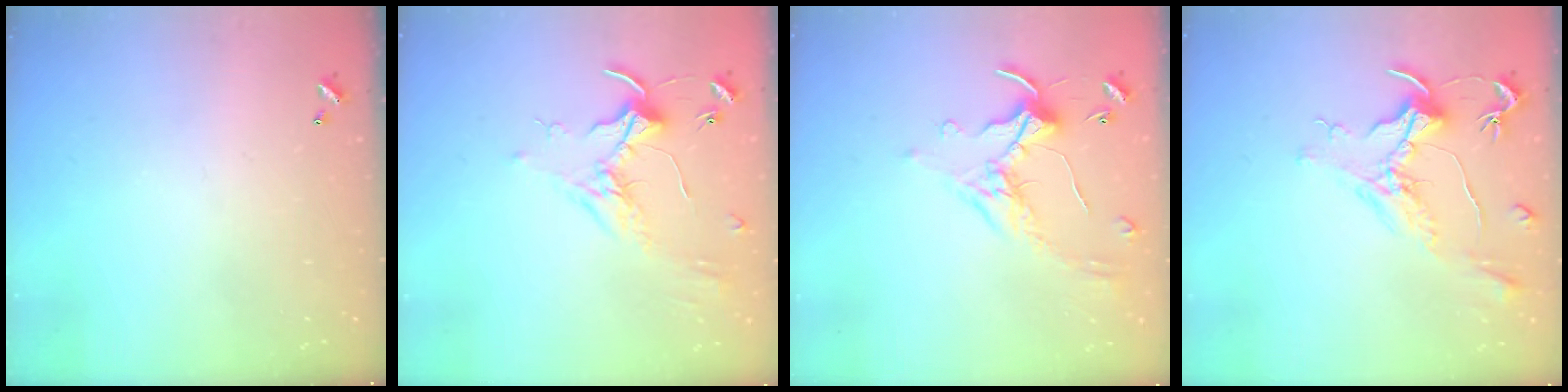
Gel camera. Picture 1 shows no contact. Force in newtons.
{"total": 1.7, "press": 1.6, "slide": 0.4}
{"total": 1.4, "press": 1.3, "slide": 0.6}
{"total": 1.5, "press": 1.2, "slide": 1.0}